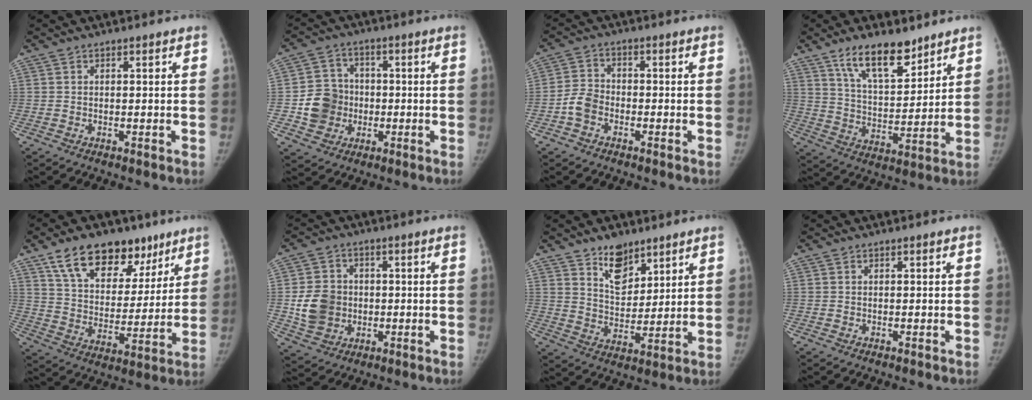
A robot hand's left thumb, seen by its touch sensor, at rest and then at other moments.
{"total": 9.5, "force": [-1.5, 8.7, 3.5], "torque": [-0.032, 0.014, -0.025]}
{"total": 4.8, "force": [-2.0, 3.6, 2.5], "torque": [-0.041, 0.017, -0.046]}
{"total": 13.0, "force": [9.1, 5.2, 7.7], "torque": [-0.101, -0.061, 0.166]}
{"total": 19.6, "force": [12.2, 11.6, 10.0], "torque": [-0.112, -0.035, 0.202]}
{"total": 9.7, "force": [-0.6, 8.4, 4.7], "torque": [-0.063, 0.005, -0.005]}
{"total": 9.0, "force": [6.2, 4.9, 4.1], "torque": [-0.036, -0.048, 0.113]}
{"total": 0.0}